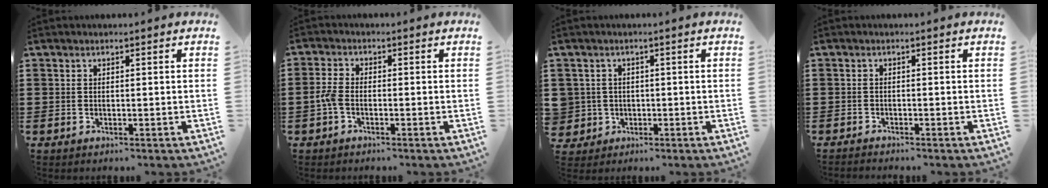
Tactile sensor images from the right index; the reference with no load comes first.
{"total": 2.5, "force": [-1.0, 1.2, 1.9], "torque": [-0.059, -0.004, -0.026]}
{"total": 2.7, "force": [-0.3, 2.7, 0.1], "torque": [-0.017, 0.008, -0.011]}
{"total": 1.0, "force": [-1.0, -0.1, -0.1], "torque": [0.000, 0.001, -0.020]}